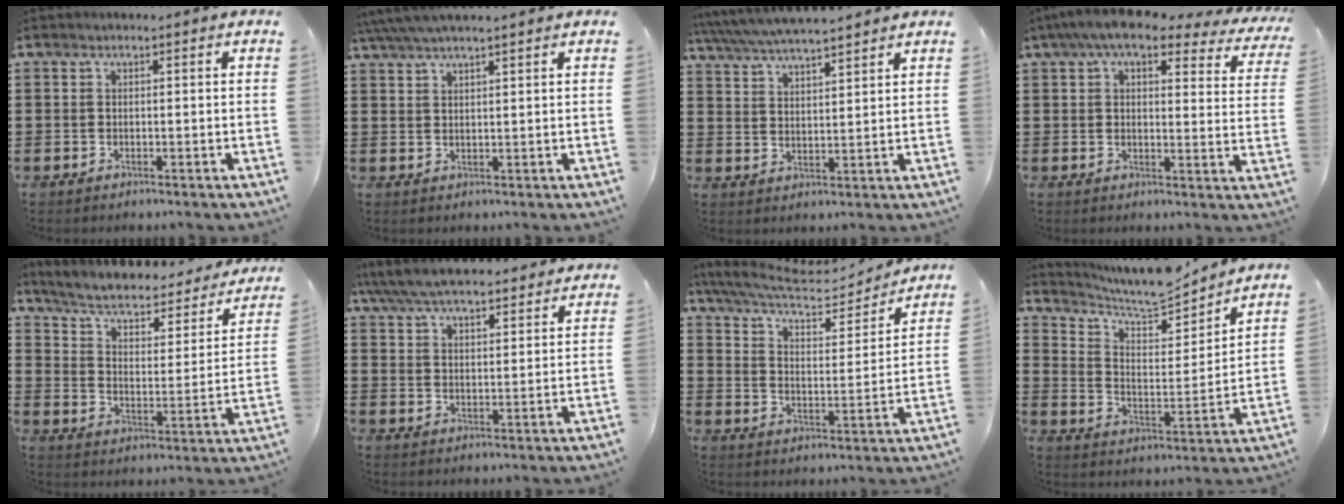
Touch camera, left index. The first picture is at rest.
{"total": 3.3, "force": [3.0, 0.0, 1.5], "torque": [-0.037, -0.001, 0.055]}
{"total": 5.0, "force": [4.8, -0.1, 1.4], "torque": [-0.045, -0.023, 0.085]}
{"total": 7.7, "force": [5.9, 1.6, 4.6], "torque": [-0.101, -0.019, 0.102]}
{"total": 4.2, "force": [3.1, 1.5, 2.5], "torque": [-0.064, -0.023, 0.042]}
{"total": 6.7, "force": [6.3, 1.3, 2.0], "torque": [-0.064, -0.022, 0.114]}
{"total": 8.1, "force": [7.0, 1.7, 3.8], "torque": [-0.105, -0.037, 0.118]}
{"total": 7.3, "force": [7.0, 1.0, 2.1], "torque": [-0.074, -0.052, 0.119]}